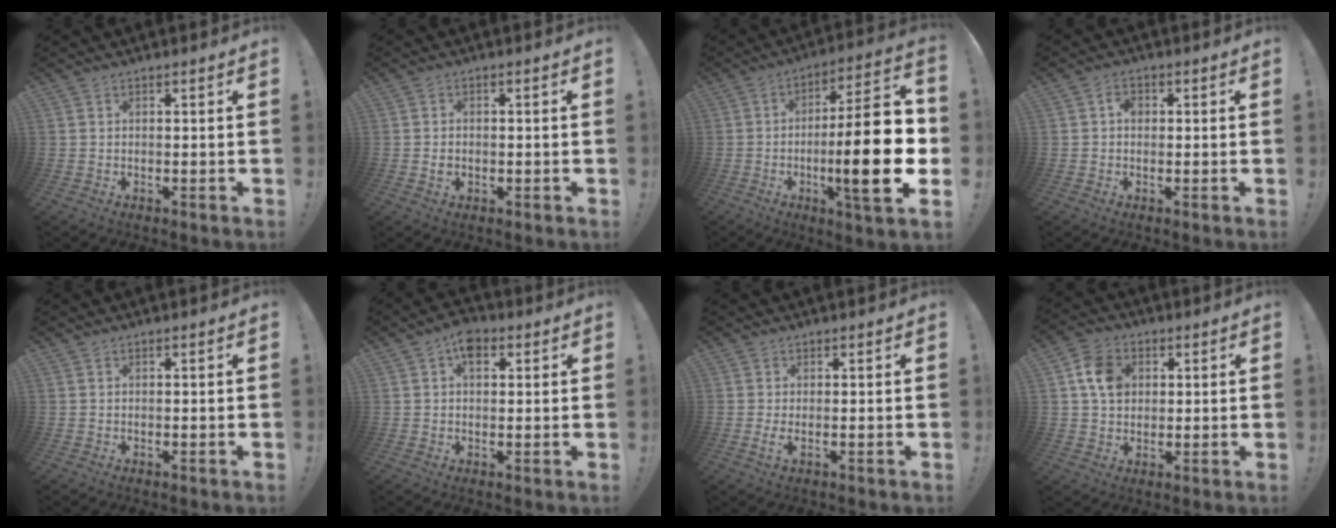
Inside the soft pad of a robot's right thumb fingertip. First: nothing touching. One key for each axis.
{"total": 1.9, "fx": -0.4, "fy": 1.6, "fz": 0.9, "tx": -0.006, "ty": 0.003, "tz": -0.009}
{"total": 23.1, "fx": -4.0, "fy": 5.0, "fz": 22.2, "tx": -0.351, "ty": 0.017, "tz": -0.064}
{"total": 2.8, "fx": 0.1, "fy": 2.1, "fz": 1.8, "tx": -0.030, "ty": 0.005, "tz": -0.001}
{"total": 0.0}
{"total": 6.0, "fx": 2.6, "fy": 3.9, "fz": 3.7, "tx": -0.046, "ty": -0.006, "tz": 0.045}
{"total": 1.7, "fx": 0.4, "fy": 0.1, "fz": 1.7, "tx": -0.022, "ty": -0.007, "tz": 0.007}
{"total": 9.3, "fx": 2.3, "fy": 7.4, "fz": 5.2, "tx": -0.085, "ty": 0.010, "tz": 0.046}